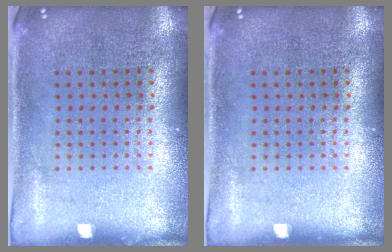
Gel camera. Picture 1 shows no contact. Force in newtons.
{"total": 0.0}